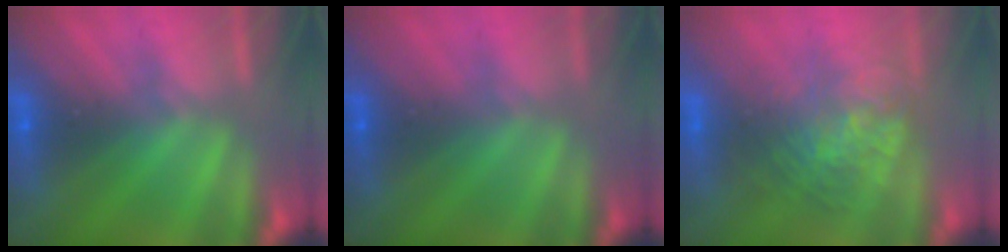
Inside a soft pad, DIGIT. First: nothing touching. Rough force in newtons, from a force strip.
{"total": 2.4}
{"total": 3.7}